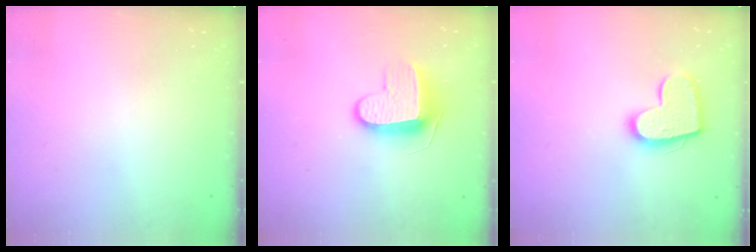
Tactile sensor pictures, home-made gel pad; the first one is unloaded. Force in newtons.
{"total": 10.0, "press": 10.0, "slide": 1.1}
{"total": 14.5, "press": 14.5, "slide": 0.9}